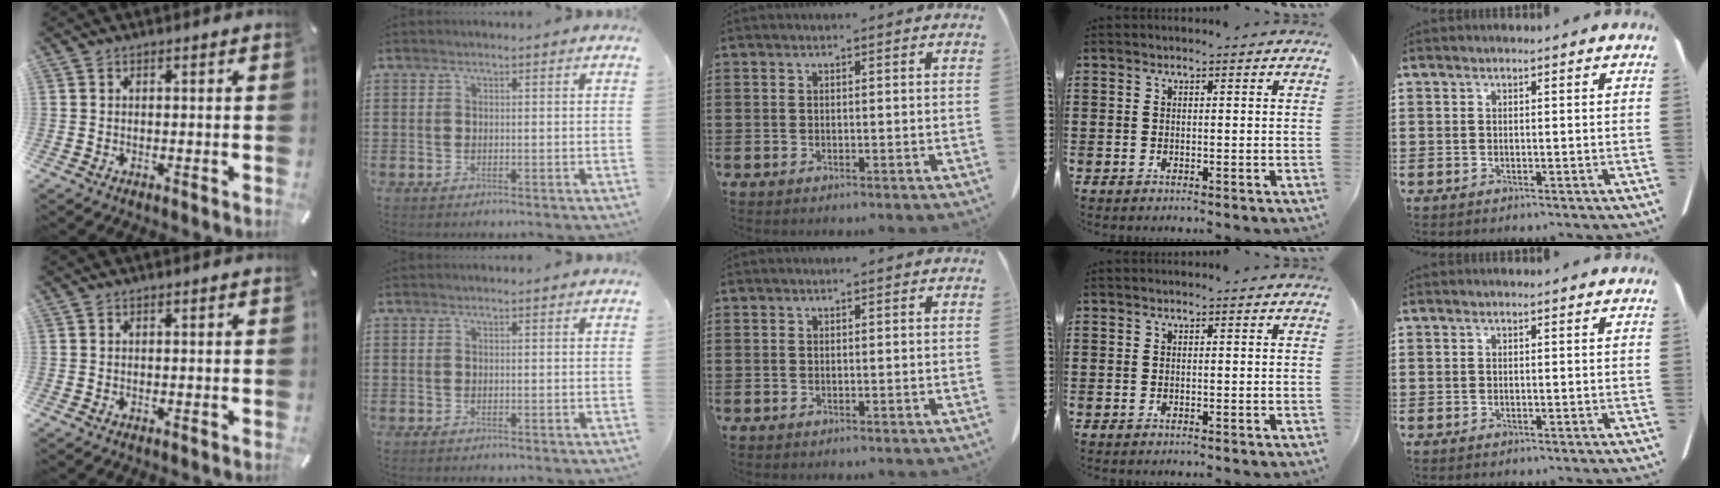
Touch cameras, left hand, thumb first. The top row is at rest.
{}